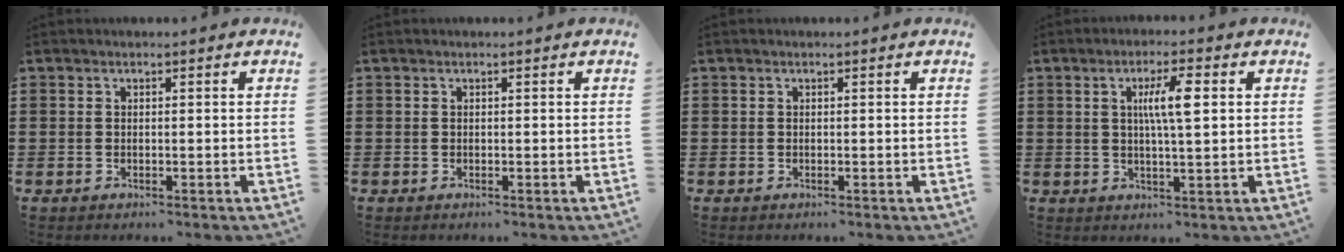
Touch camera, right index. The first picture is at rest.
{"total": 0.0}
{"total": 0.0}
{"total": 5.7, "force": [1.2, 1.0, 5.5], "torque": [-0.109, 0.008, 0.016]}